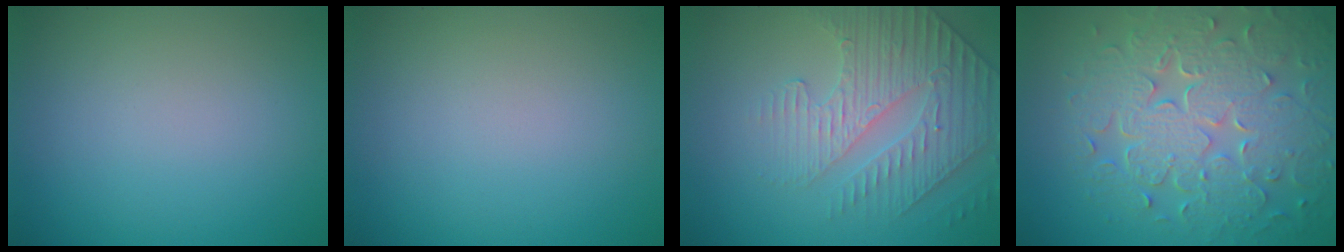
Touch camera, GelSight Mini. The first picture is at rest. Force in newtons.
{"total": 0.0}
{"total": 4.1, "press": 3.7, "slide": 1.8}
{"total": 8.5, "press": 6.1, "slide": 5.9}